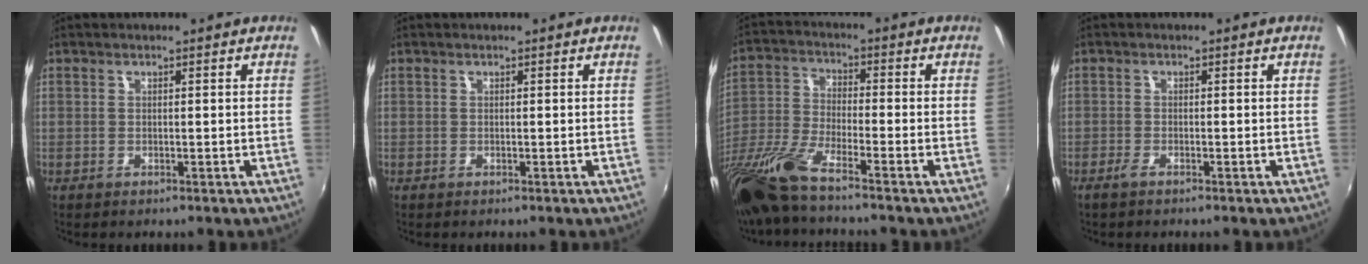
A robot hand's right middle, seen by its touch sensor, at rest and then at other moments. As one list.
[{"total": 0.0}, {"total": 13.4, "force": [-10.3, 1.2, 8.5], "torque": [-0.189, -0.035, -0.206]}, {"total": 1.6, "force": [-1.3, 0.2, 1.0], "torque": [-0.026, -0.004, -0.028]}]